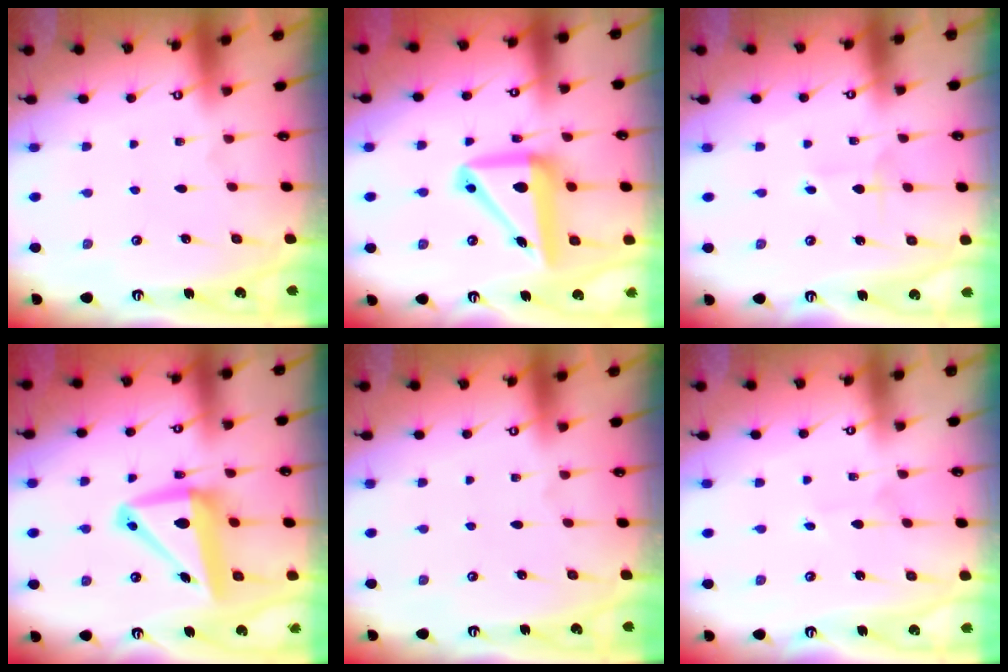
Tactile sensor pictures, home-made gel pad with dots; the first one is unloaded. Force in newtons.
{"total": 13.5, "press": 13.3, "slide": 2.5}
{"total": 2.3, "press": 2.3, "slide": 0.2}
{"total": 13.5, "press": 13.2, "slide": 2.9}
{"total": 0.0}
{"total": 2.3, "press": 2.3, "slide": 0.1}